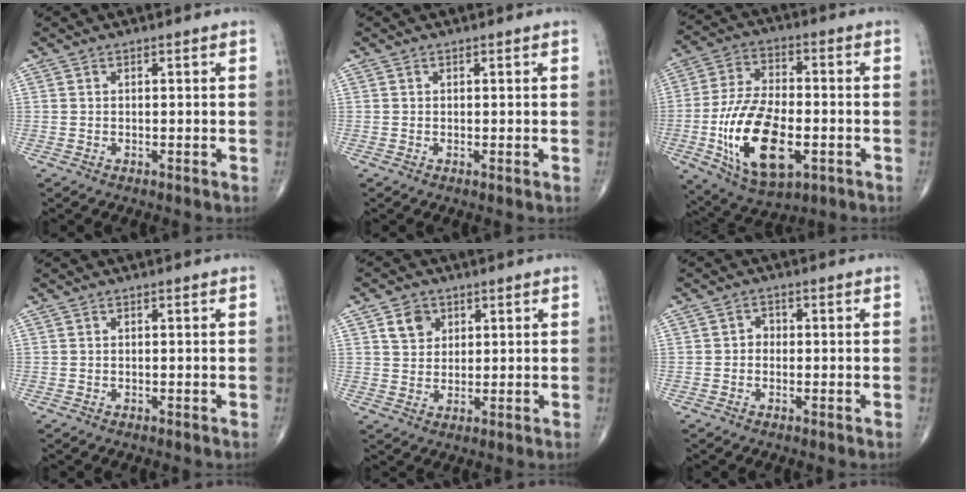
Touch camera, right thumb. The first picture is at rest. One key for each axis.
{"total": 0.0}
{"total": 18.8, "fx": -4.9, "fy": 9.6, "fz": 15.5, "tx": -0.284, "ty": 0.009, "tz": -0.077}
{"total": 0.0}
{"total": 4.8, "fx": 2.5, "fy": 3.4, "fz": 2.3, "tx": -0.025, "ty": -0.014, "tz": 0.050}
{"total": 1.7, "fx": -0.3, "fy": 1.4, "fz": 0.8, "tx": 0.002, "ty": 0.007, "tz": -0.011}